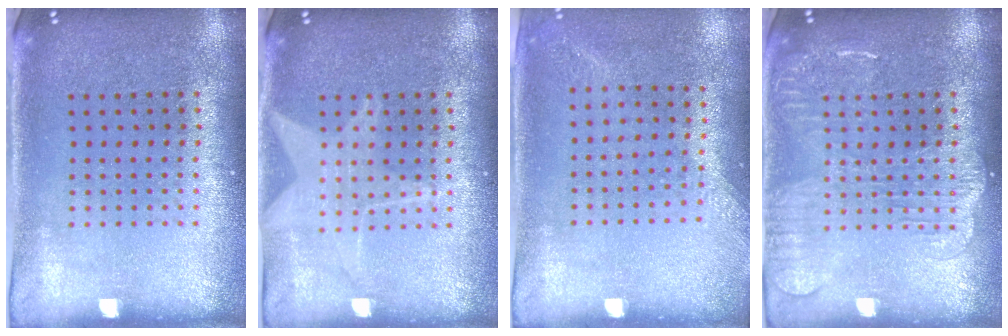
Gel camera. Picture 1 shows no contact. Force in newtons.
{"total": 2.0, "press": 2.0, "slide": 0.4}
{"total": 1.3, "press": 1.1, "slide": 0.8}
{"total": 2.8, "press": 2.8, "slide": 0.3}